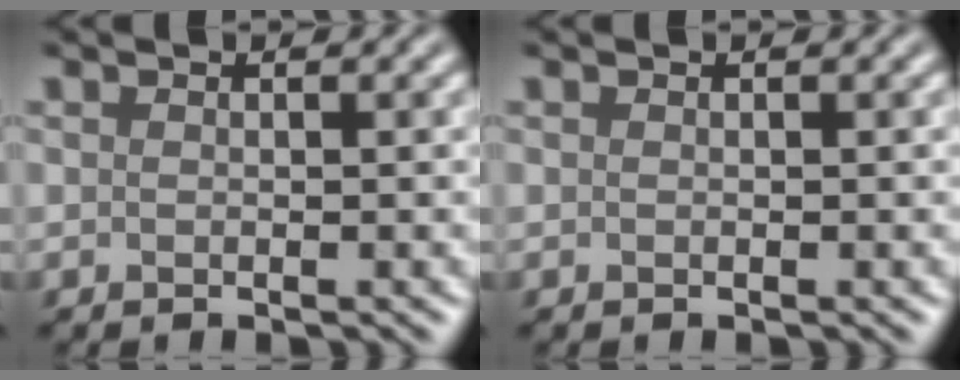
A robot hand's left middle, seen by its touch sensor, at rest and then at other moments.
{"total": 0.0}